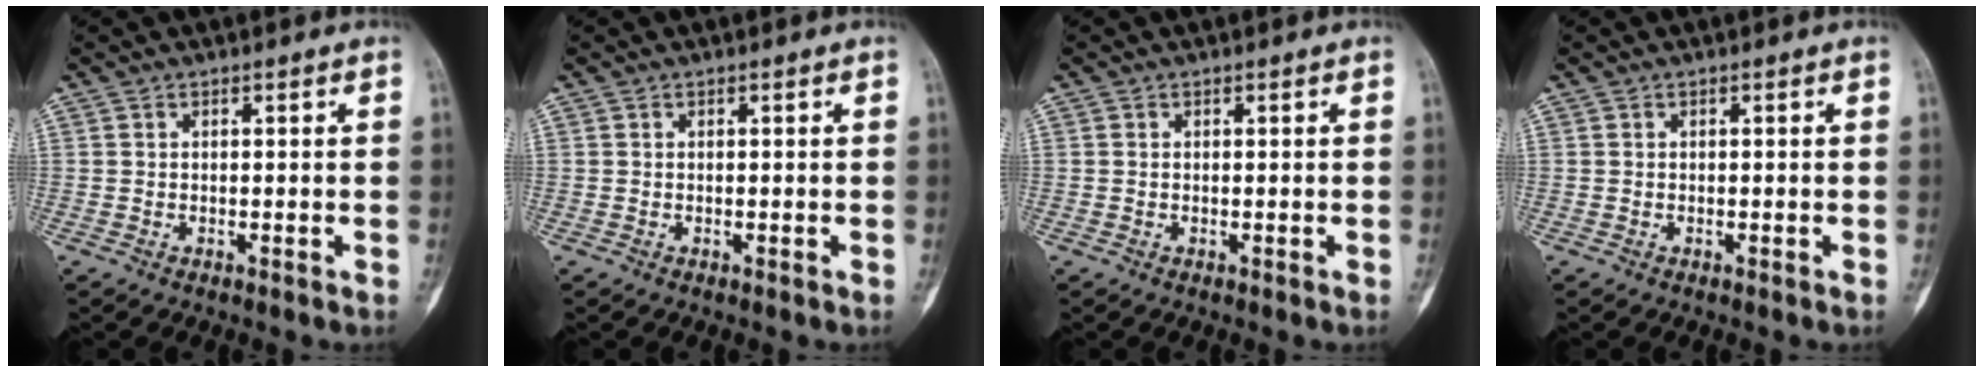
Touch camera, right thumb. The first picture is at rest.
{"total": 0.0}
{"total": 0.0}
{"total": 0.0}